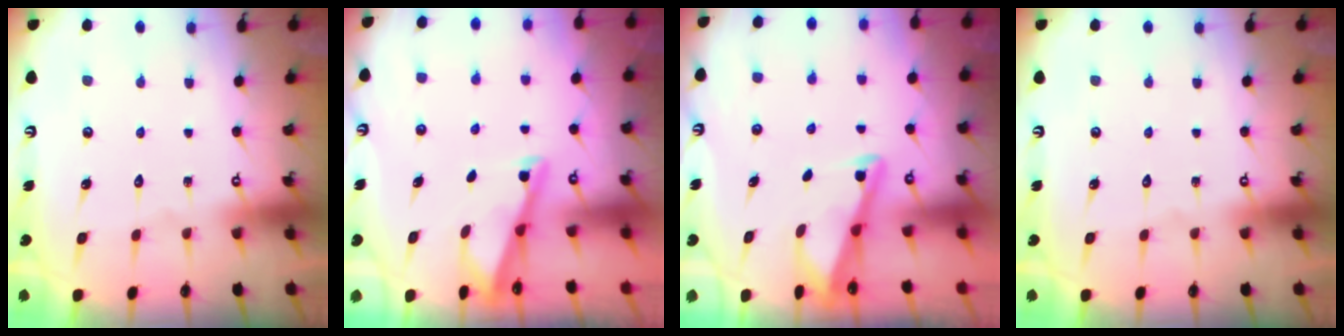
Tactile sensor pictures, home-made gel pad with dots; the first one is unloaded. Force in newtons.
{"total": 2.5, "press": 2.5, "slide": 0.2}
{"total": 3.1, "press": 3.1, "slide": 0.4}
{"total": 0.0}